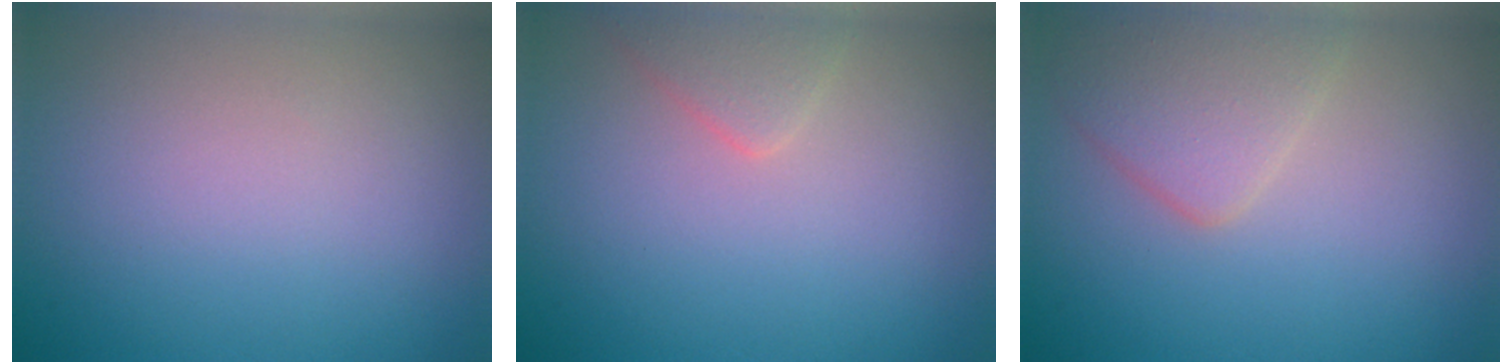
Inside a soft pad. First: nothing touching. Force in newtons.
{"total": 1.9, "press": 1.9, "slide": 0.0}
{"total": 3.5, "press": 3.5, "slide": 0.3}